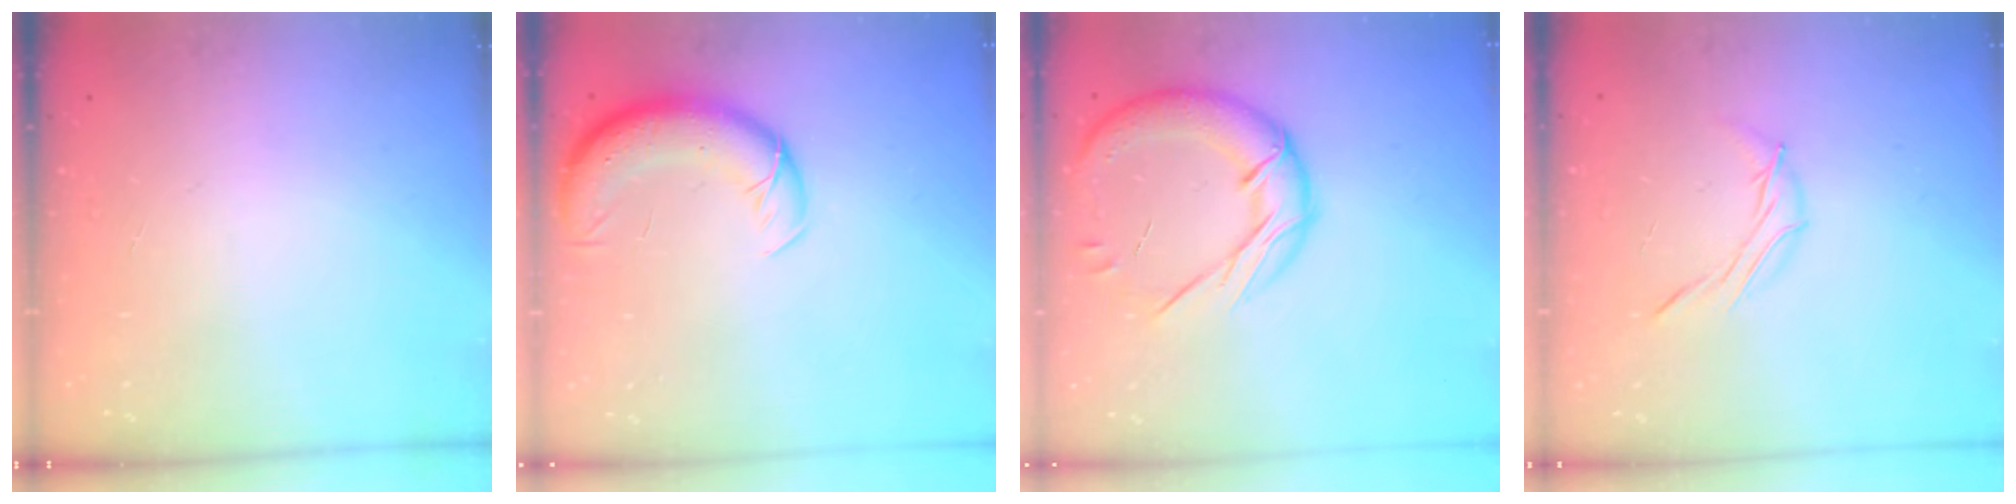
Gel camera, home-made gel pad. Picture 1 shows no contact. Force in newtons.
{"total": 9.9, "press": 9.6, "slide": 2.6}
{"total": 18.5, "press": 18.2, "slide": 3.0}
{"total": 5.7, "press": 5.6, "slide": 0.9}